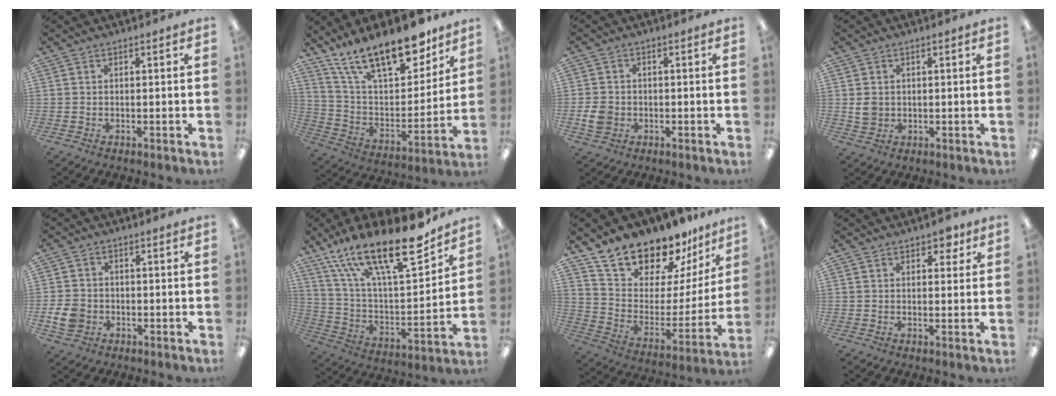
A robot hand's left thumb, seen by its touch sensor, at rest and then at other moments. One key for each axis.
{"total": 21.9, "fx": 16.4, "fy": 7.9, "fz": 12.1, "tx": -0.204, "ty": -0.103, "tz": 0.283}
{"total": 4.5, "fx": -1.0, "fy": 3.7, "fz": 2.3, "tx": -0.043, "ty": -0.001, "tz": -0.020}
{"total": 3.3, "fx": 0.4, "fy": 2.8, "fz": 1.6, "tx": -0.022, "ty": 0.002, "tz": 0.007}
{"total": 5.8, "fx": -1.6, "fy": 4.8, "fz": 2.8, "tx": -0.058, "ty": 0.004, "tz": -0.029}
{"total": 24.9, "fx": 17.8, "fy": 7.3, "fz": 15.8, "tx": -0.266, "ty": -0.112, "tz": 0.301}
{"total": 18.4, "fx": 16.5, "fy": 6.9, "fz": 4.2, "tx": -0.089, "ty": -0.134, "tz": 0.299}
{"total": 3.7, "fx": 2.3, "fy": 2.0, "fz": 2.1, "tx": -0.021, "ty": -0.004, "tz": 0.035}